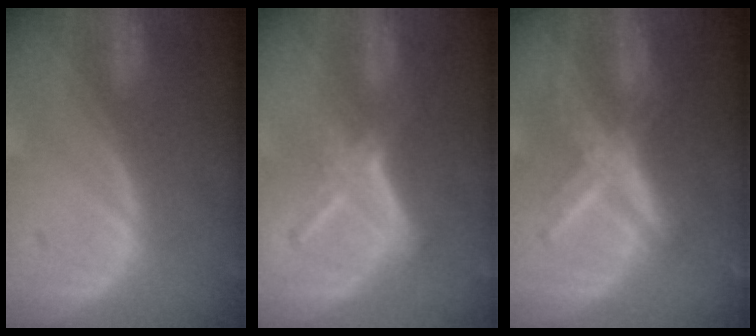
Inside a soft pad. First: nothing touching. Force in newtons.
{"total": 6.0, "press": 5.2, "slide": 3.1}
{"total": 7.2, "press": 7.2, "slide": 0.4}